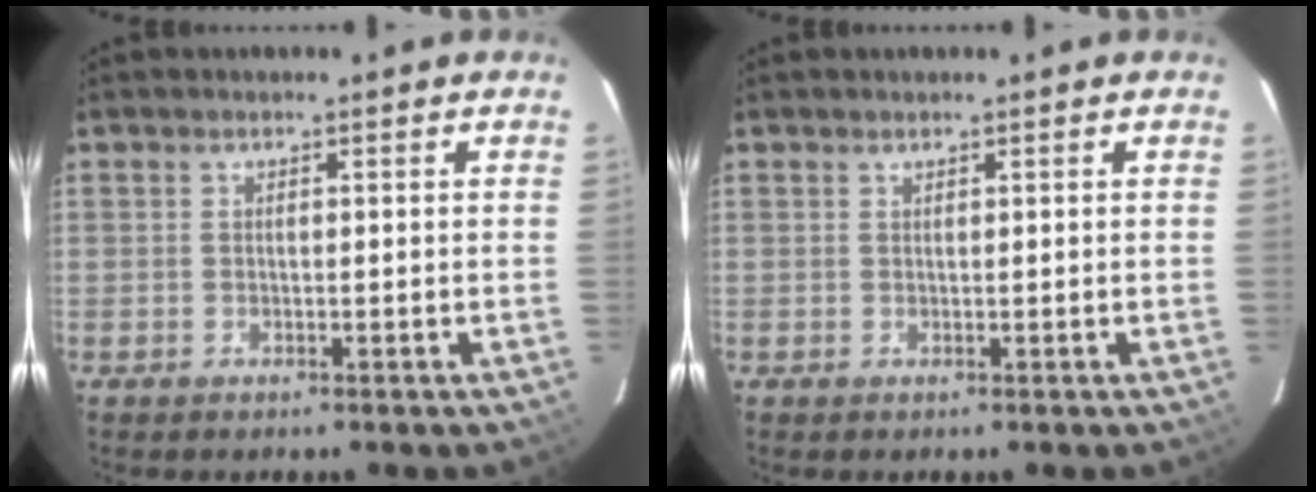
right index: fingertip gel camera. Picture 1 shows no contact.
{"total": 0.0}